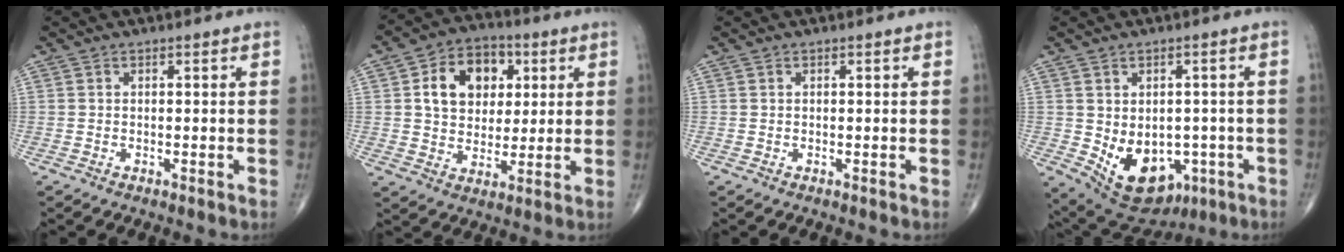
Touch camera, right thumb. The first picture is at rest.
{"total": 12.9, "force": [3.4, 9.7, 7.7], "torque": [-0.087, 0.001, 0.054]}
{"total": 0.0}
{"total": 13.3, "force": [-3.6, 9.3, 8.7], "torque": [-0.106, 0.007, -0.027]}